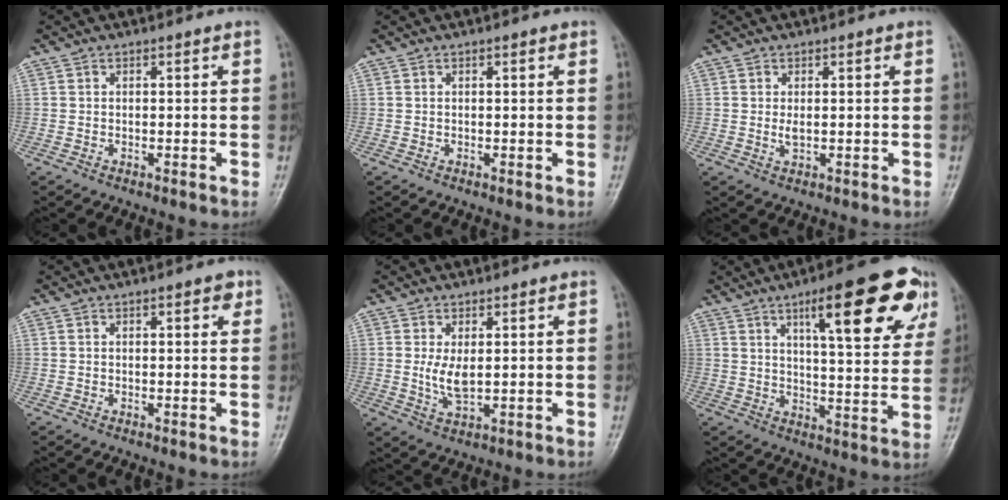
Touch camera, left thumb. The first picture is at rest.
{"total": 0.7, "force": [0.3, 0.3, 0.6], "torque": [-0.008, 0.001, 0.003]}
{"total": 2.0, "force": [0.2, 1.0, 1.7], "torque": [-0.028, -0.001, 0.005]}
{"total": 2.5, "force": [1.2, 1.1, 2.0], "torque": [-0.018, 0.000, 0.012]}
{"total": 4.6, "force": [0.6, 2.2, 4.0], "torque": [-0.072, -0.013, 0.018]}
{"total": 19.3, "force": [9.8, 5.1, 15.8], "torque": [-0.183, -0.026, 0.136]}